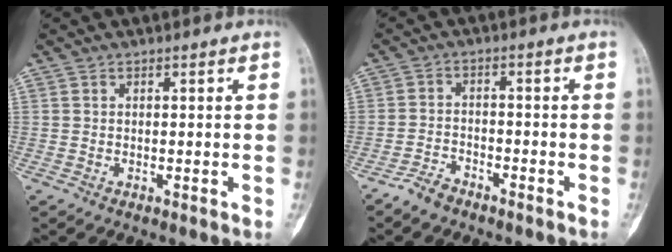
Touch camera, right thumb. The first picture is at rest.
{"total": 3.6, "force": [-3.2, 1.3, 1.3], "torque": [-0.027, 0.018, -0.063]}